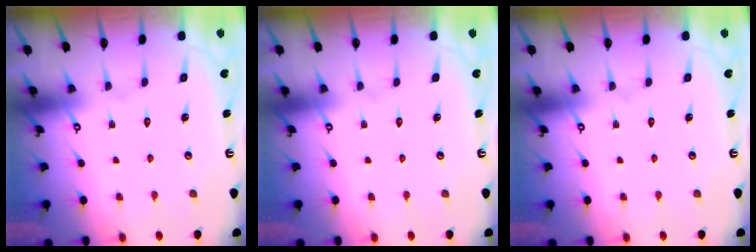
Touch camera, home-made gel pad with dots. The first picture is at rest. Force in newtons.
{"total": 0.0}
{"total": 0.0}